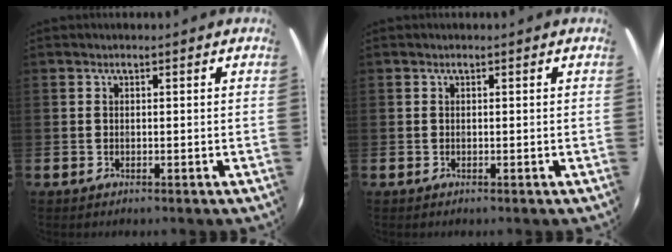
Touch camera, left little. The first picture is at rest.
{"total": 0.0}